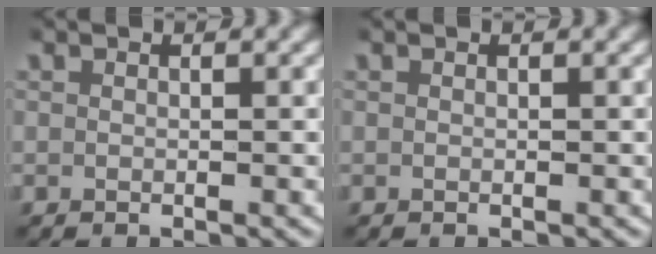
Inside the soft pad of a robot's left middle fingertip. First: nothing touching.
{"total": 0.0}